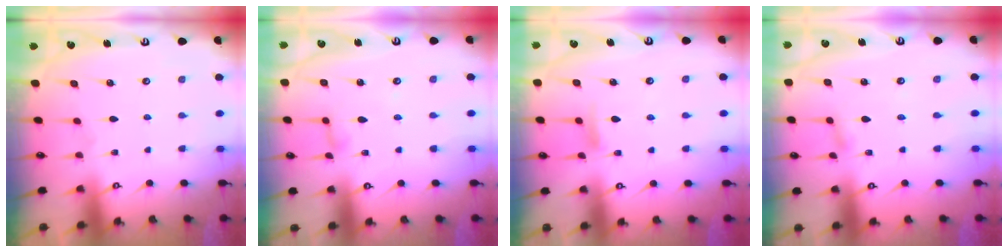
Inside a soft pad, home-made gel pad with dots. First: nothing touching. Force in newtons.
{"total": 3.9, "press": 3.9, "slide": 0.4}
{"total": 7.4, "press": 7.4, "slide": 0.9}
{"total": 2.8, "press": 2.8, "slide": 0.3}